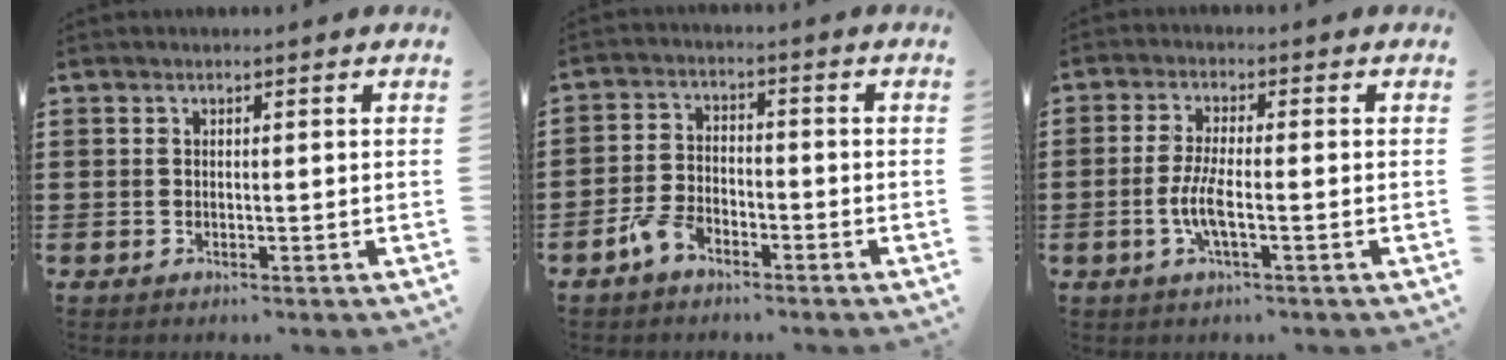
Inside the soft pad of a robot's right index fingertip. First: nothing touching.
{"total": 4.4, "force": [-3.2, 2.1, 2.1], "torque": [-0.056, 0.006, -0.067]}
{"total": 4.8, "force": [-1.4, 0.9, 4.5], "torque": [-0.097, -0.003, -0.033]}